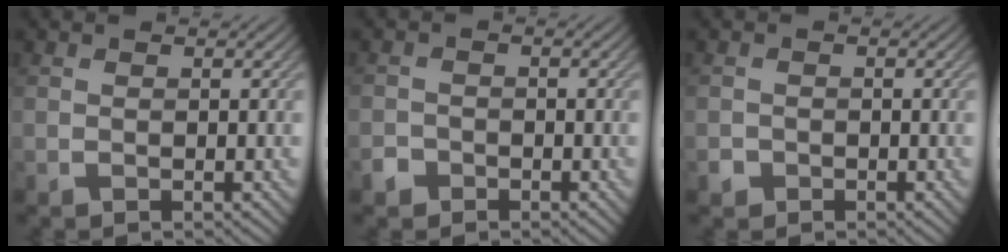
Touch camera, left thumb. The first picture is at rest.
{"total": 1.8, "force": [-1.2, 1.3, 0.3], "torque": [-0.003, 0.001, -0.028]}
{"total": 1.3, "force": [-0.8, 1.1, 0.2], "torque": [-0.001, -0.003, -0.018]}